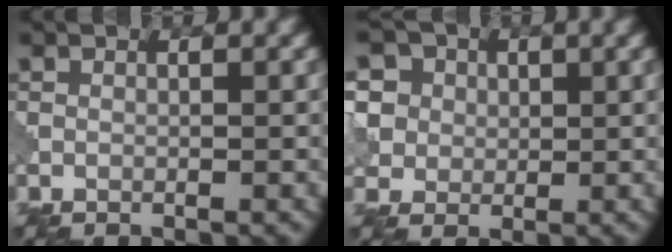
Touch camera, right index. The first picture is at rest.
{"total": 6.2, "force": [2.7, 5.3, 1.6], "torque": [-0.060, 0.022, 0.035]}